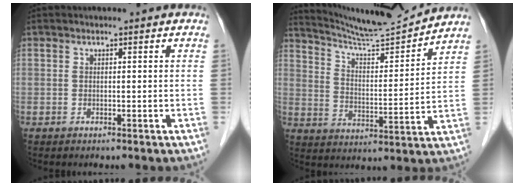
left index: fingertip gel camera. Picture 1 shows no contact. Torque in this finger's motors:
{"motor_torque": [0.06, -0.39, 0.29, 0.03]}